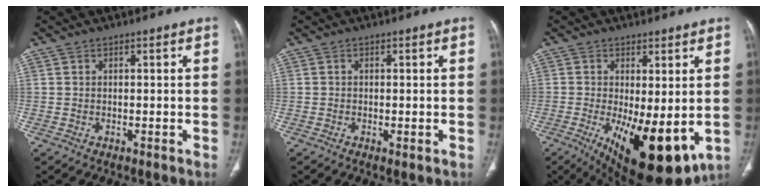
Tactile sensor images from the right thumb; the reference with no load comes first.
{"total": 1.0, "force": [-0.4, 0.3, 0.9], "torque": [-0.020, -0.004, -0.006]}
{"total": 16.0, "force": [-3.7, 6.2, 14.3], "torque": [-0.208, -0.030, -0.033]}